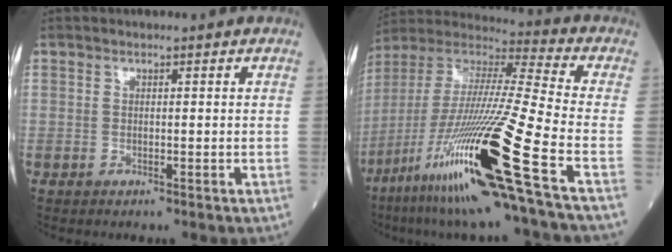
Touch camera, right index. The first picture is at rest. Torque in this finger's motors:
{"motor_torque": [1.88, -0.25, 1.05, 0.21]}